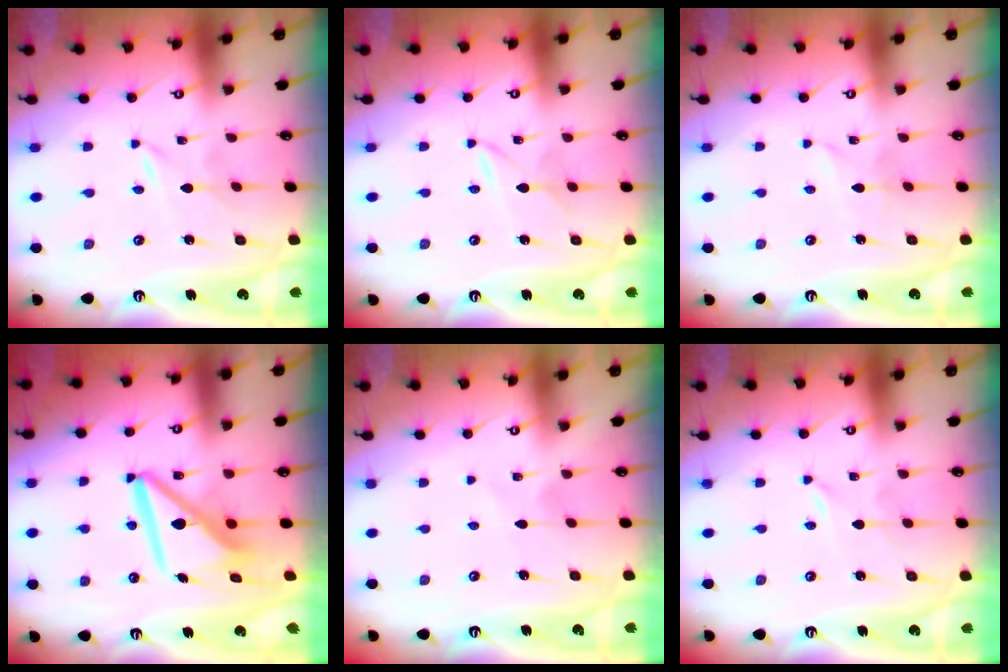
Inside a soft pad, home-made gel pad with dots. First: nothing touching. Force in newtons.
{"total": 1.8, "press": 1.8, "slide": 0.2}
{"total": 1.6, "press": 1.6, "slide": 0.2}
{"total": 10.7, "press": 10.6, "slide": 1.4}
{"total": 1.6, "press": 1.6, "slide": 0.2}
{"total": 0.0}